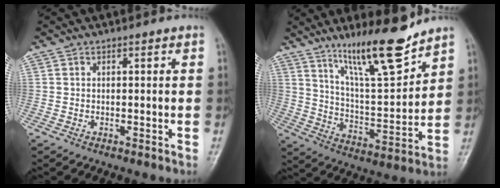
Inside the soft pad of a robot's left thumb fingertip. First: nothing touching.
{"total": 14.9, "force": [11.3, 2.5, 9.4], "torque": [-0.141, -0.078, 0.203]}